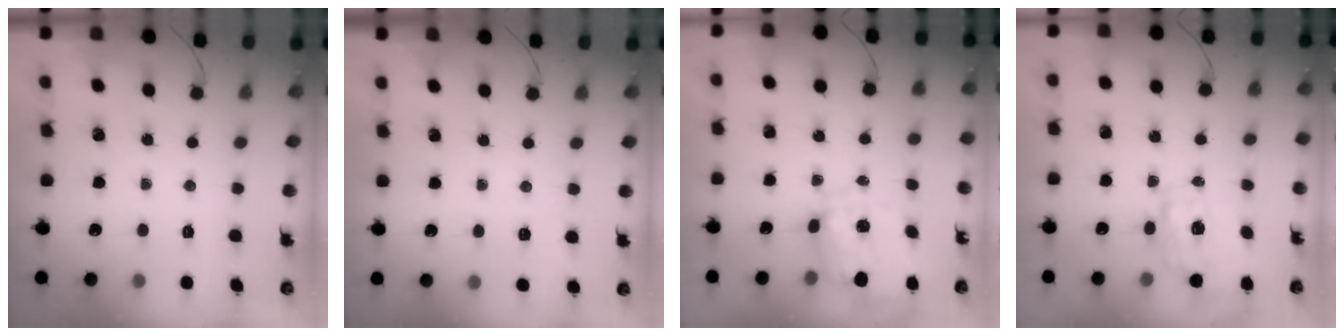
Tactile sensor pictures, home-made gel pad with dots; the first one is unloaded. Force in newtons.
{"total": 2.6, "press": 2.1, "slide": 1.6}
{"total": 2.8, "press": 2.6, "slide": 1.0}
{"total": 2.2, "press": 2.1, "slide": 0.4}